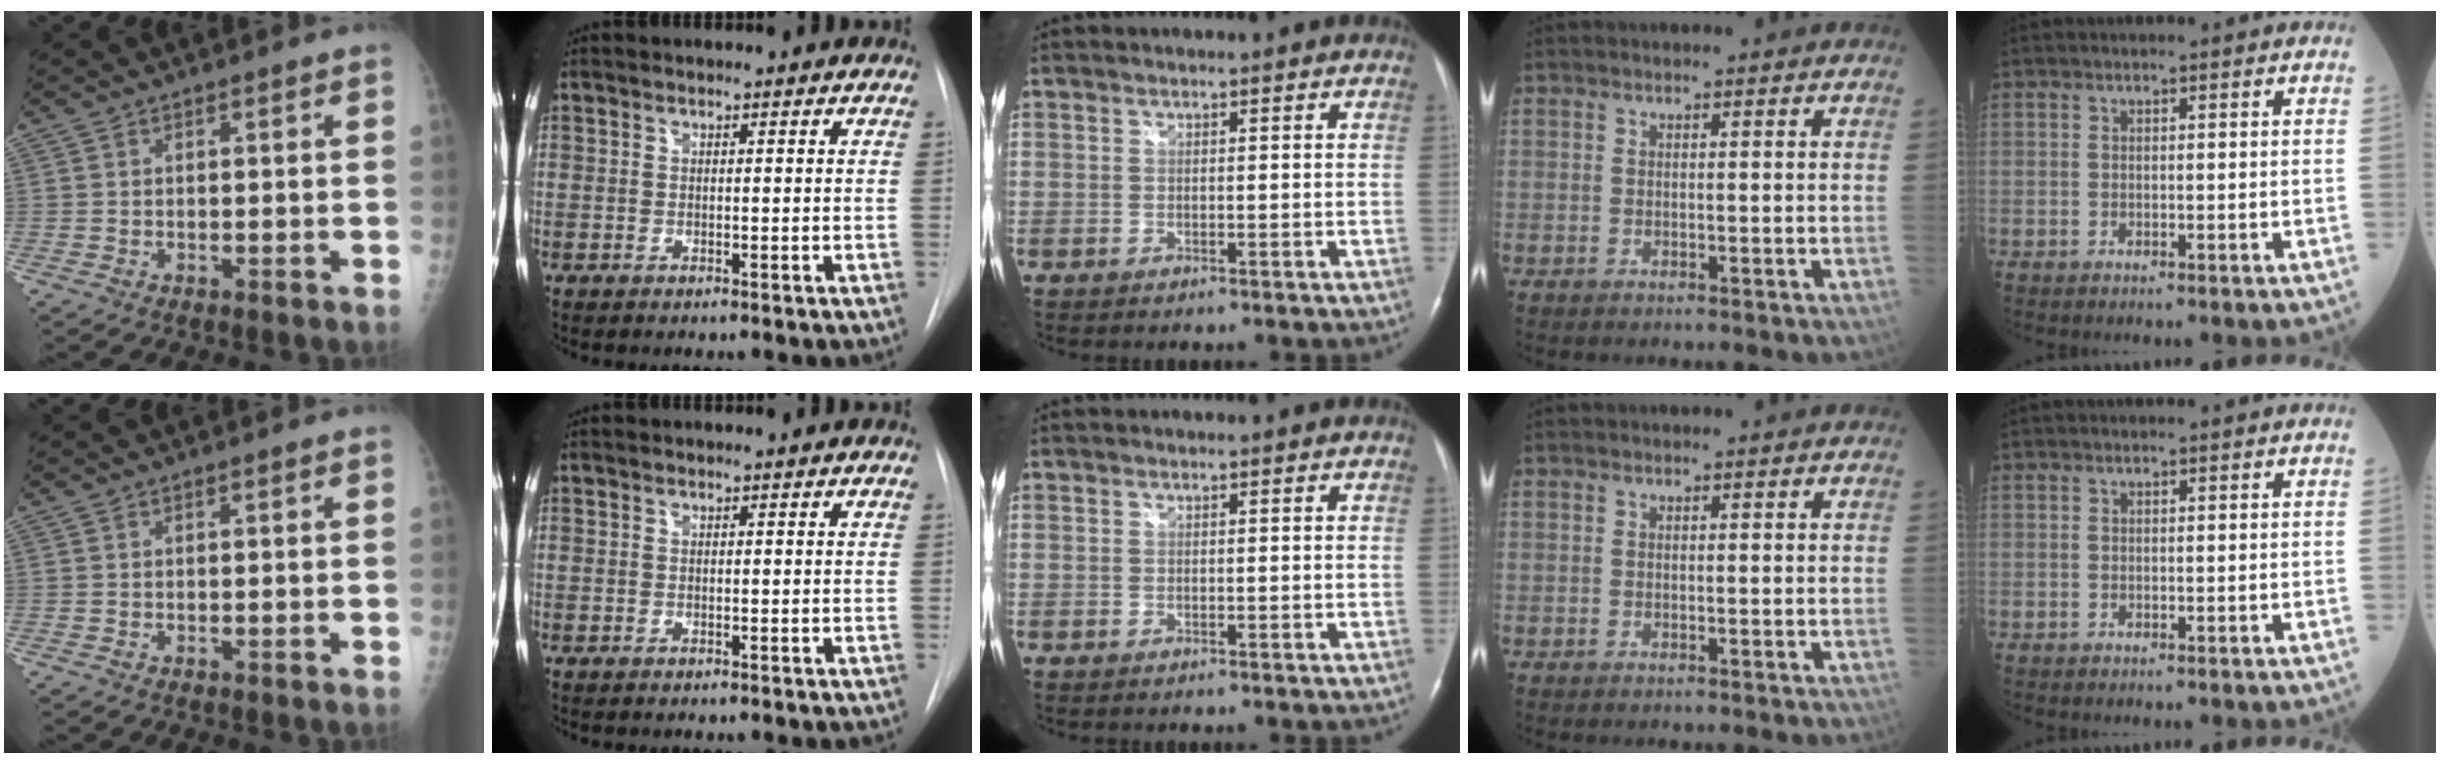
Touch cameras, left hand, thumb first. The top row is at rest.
{}